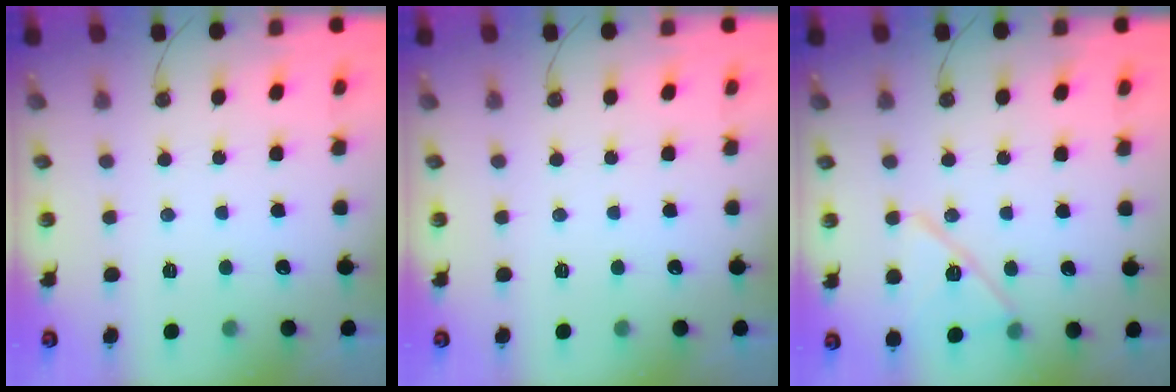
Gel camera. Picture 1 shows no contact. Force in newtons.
{"total": 0.0}
{"total": 13.4, "press": 13.2, "slide": 2.5}